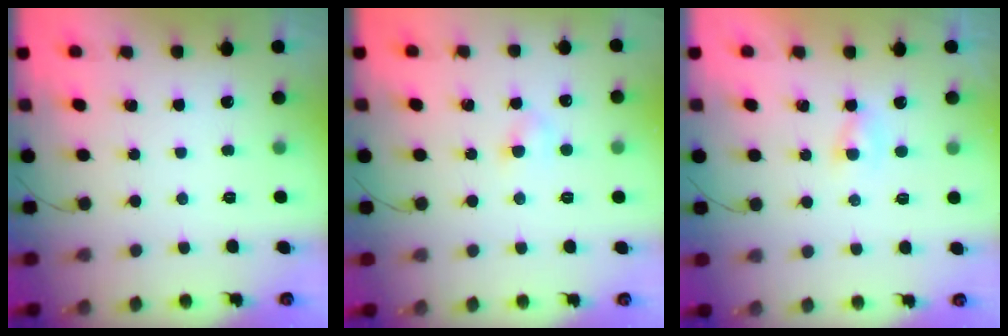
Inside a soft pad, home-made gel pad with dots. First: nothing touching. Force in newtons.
{"total": 2.9, "press": 2.8, "slide": 1.0}
{"total": 1.3, "press": 1.1, "slide": 0.8}